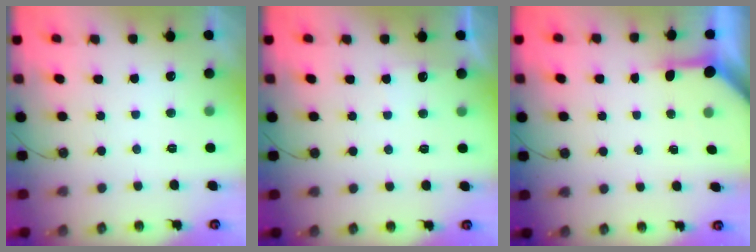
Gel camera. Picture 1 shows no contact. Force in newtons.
{"total": 2.8, "press": 2.7, "slide": 0.4}
{"total": 3.5, "press": 3.5, "slide": 0.5}